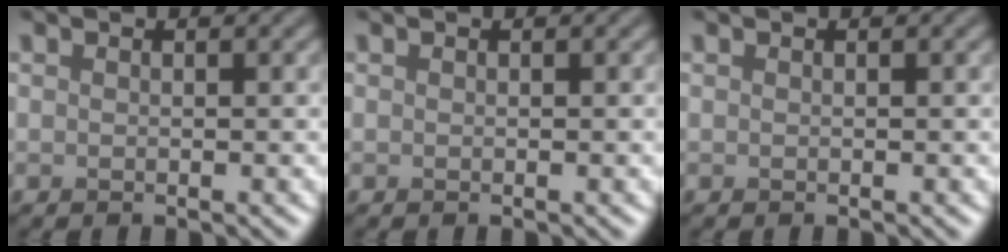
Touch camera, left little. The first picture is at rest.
{"total": 0.0}
{"total": 0.0}